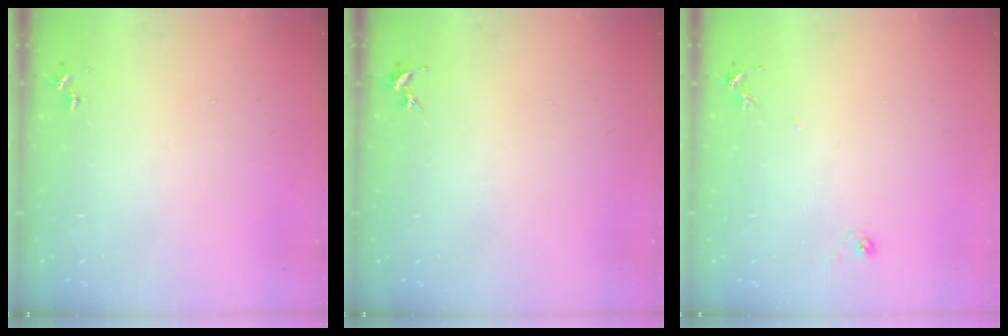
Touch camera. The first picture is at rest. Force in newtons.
{"total": 0.0}
{"total": 5.9, "press": 5.9, "slide": 0.6}